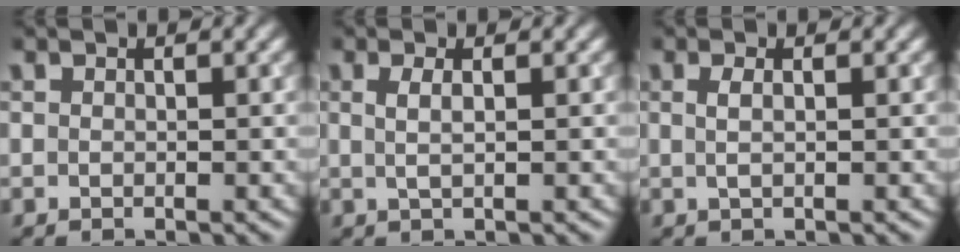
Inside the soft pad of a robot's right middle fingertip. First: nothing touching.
{"total": 1.5, "force": [0.3, 0.5, 1.4], "torque": [-0.023, 0.001, 0.002]}
{"total": 1.2, "force": [0.1, 0.4, 1.1], "torque": [-0.019, 0.003, 0.001]}